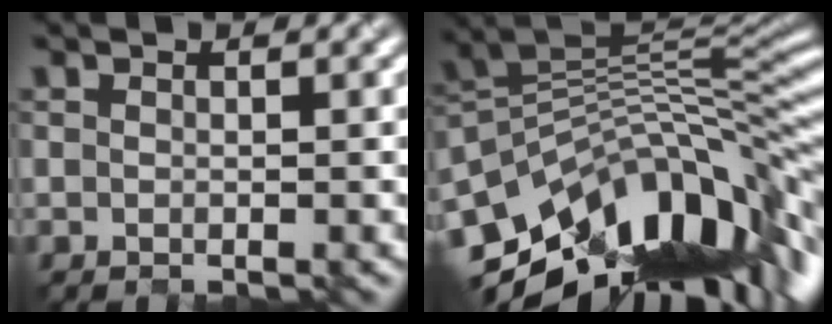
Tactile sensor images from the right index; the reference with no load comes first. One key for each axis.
{"total": 12.8, "fx": -6.5, "fy": 5.5, "fz": 9.6, "tx": -0.186, "ty": 0.003, "tz": -0.108}